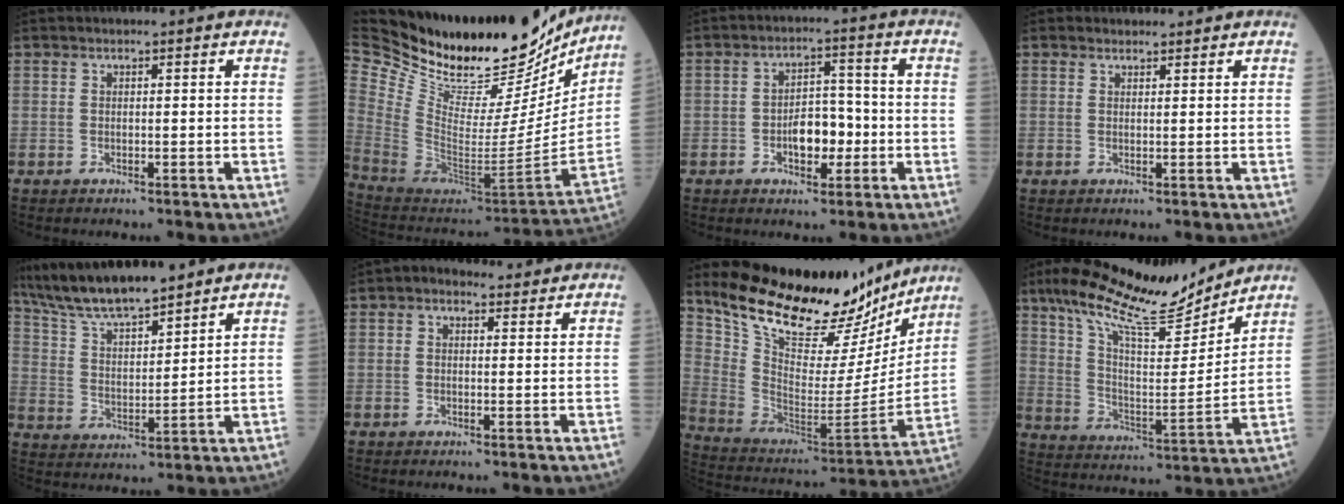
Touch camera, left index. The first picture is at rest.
{"total": 35.8, "force": [29.6, 10.3, 17.2], "torque": [-0.318, -0.054, 0.448]}
{"total": 6.0, "force": [-1.9, 3.2, 4.7], "torque": [-0.075, 0.011, -0.031]}
{"total": 2.1, "force": [1.8, 0.9, -0.1], "torque": [0.004, 0.006, 0.025]}
{"total": 14.3, "force": [12.6, 2.1, 6.5], "torque": [-0.122, 0.006, 0.232]}
{"total": 3.6, "force": [2.4, 2.2, 1.6], "torque": [-0.028, 0.025, 0.036]}
{"total": 24.0, "force": [20.5, 7.2, 10.1], "torque": [-0.164, -0.036, 0.317]}
{"total": 17.0, "force": [14.3, 2.5, 8.9], "torque": [-0.162, 0.001, 0.243]}